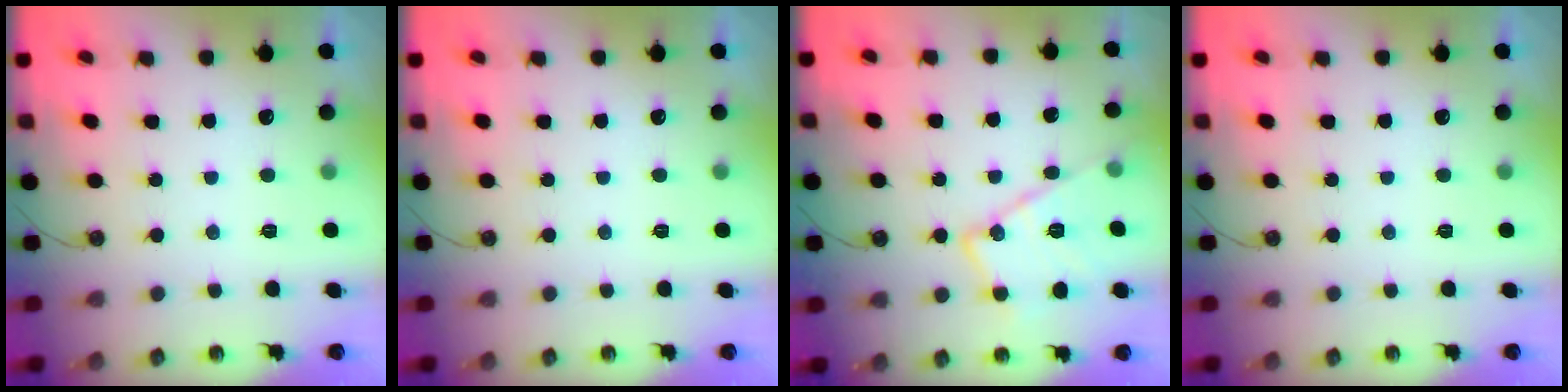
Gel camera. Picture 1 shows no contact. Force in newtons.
{"total": 0.0}
{"total": 15.3, "press": 15.3, "slide": 0.6}
{"total": 0.0}